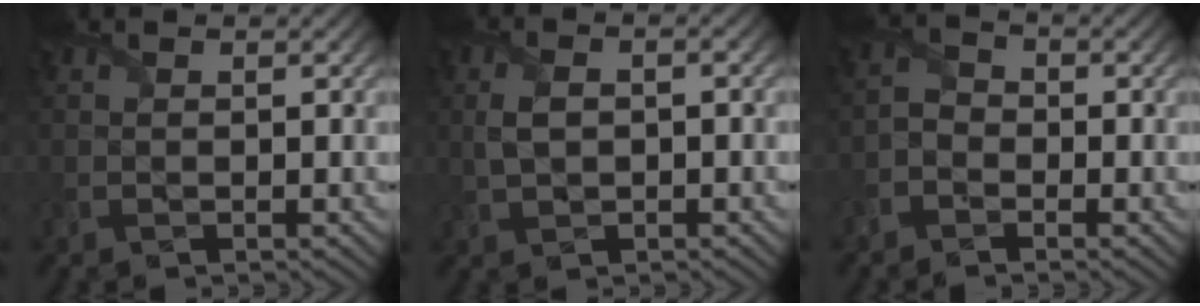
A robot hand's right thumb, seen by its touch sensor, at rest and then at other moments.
{"total": 3.6, "force": [0.0, 2.1, 3.0], "torque": [-0.072, 0.002, 0.001]}
{"total": 2.4, "force": [-1.6, 1.5, 0.9], "torque": [-0.020, 0.002, -0.045]}